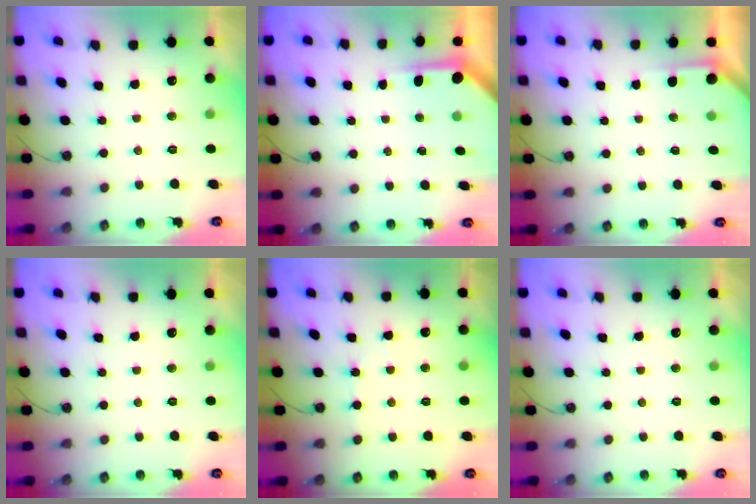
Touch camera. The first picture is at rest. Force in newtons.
{"total": 3.7, "press": 3.7, "slide": 0.3}
{"total": 2.2, "press": 2.2, "slide": 0.3}
{"total": 0.0}
{"total": 3.6, "press": 3.5, "slide": 0.6}
{"total": 0.0}